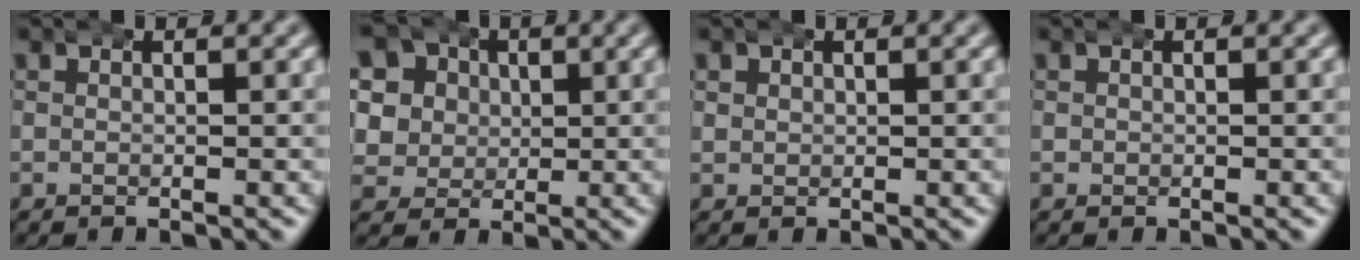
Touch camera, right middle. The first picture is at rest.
{"total": 11.7, "force": [1.2, 10.7, 4.5], "torque": [-0.129, -0.025, 0.011]}
{"total": 1.3, "force": [0.5, 1.2, 0.4], "torque": [-0.009, -0.001, 0.011]}
{"total": 0.6, "force": [-0.1, 0.5, 0.1], "torque": [-0.004, -0.003, 0.002]}